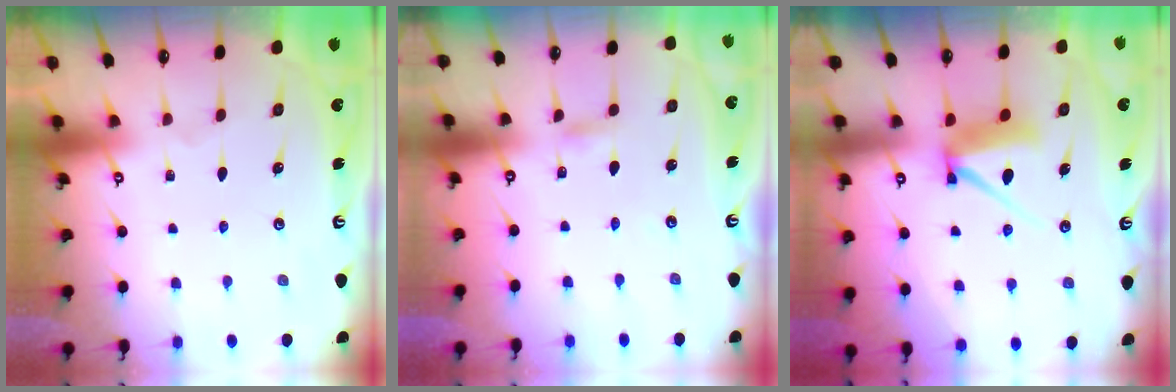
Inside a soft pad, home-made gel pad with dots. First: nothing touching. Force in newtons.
{"total": 2.3, "press": 2.3, "slide": 0.2}
{"total": 7.8, "press": 7.7, "slide": 0.8}